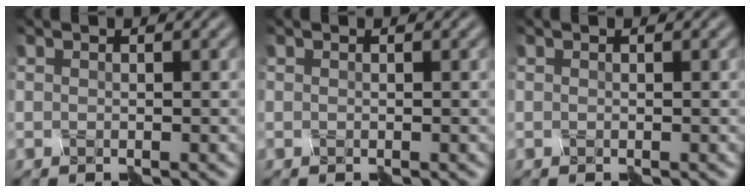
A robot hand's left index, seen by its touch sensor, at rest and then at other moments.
{"total": 0.0}
{"total": 0.0}